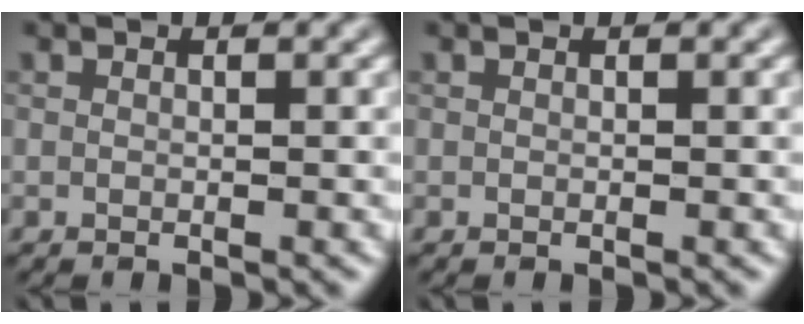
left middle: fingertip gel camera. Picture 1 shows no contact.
{"total": 0.0}